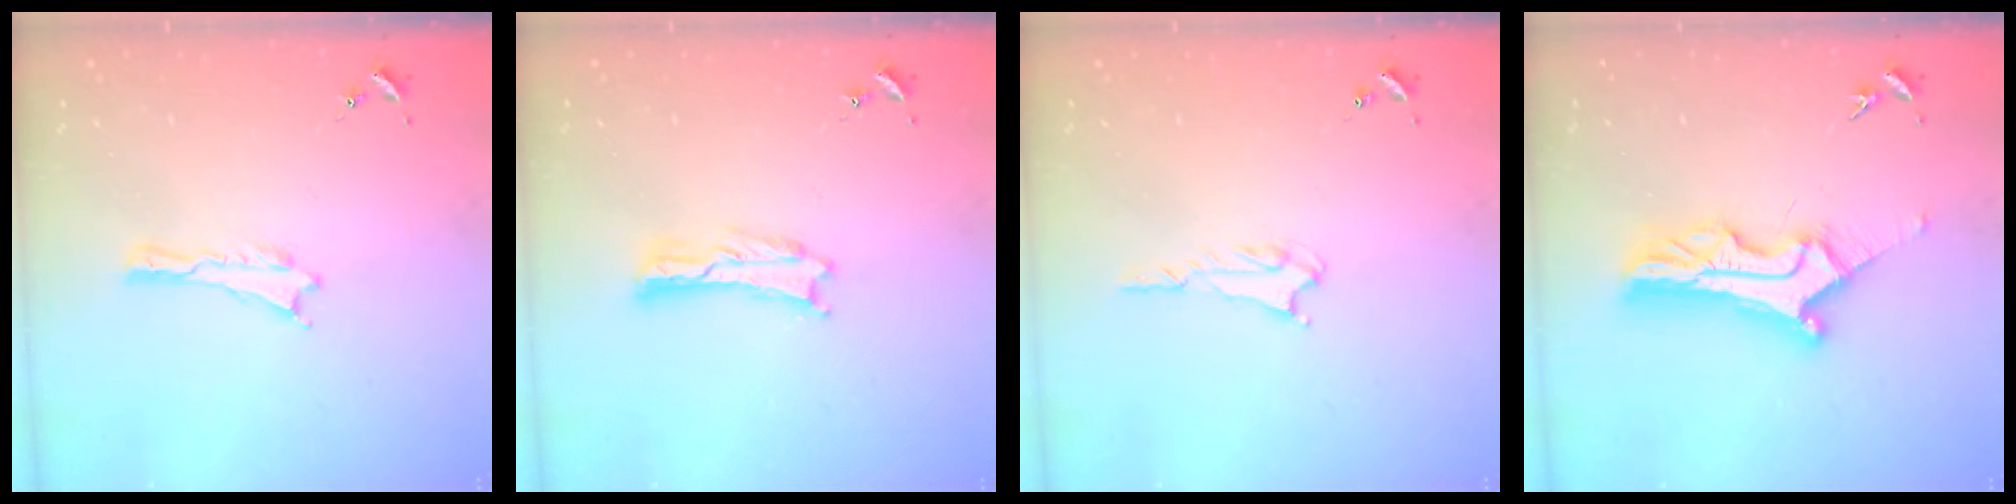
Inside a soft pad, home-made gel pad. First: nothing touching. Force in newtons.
{"total": 0.0}
{"total": 1.8, "press": 1.7, "slide": 0.3}
{"total": 11.4, "press": 11.3, "slide": 1.2}